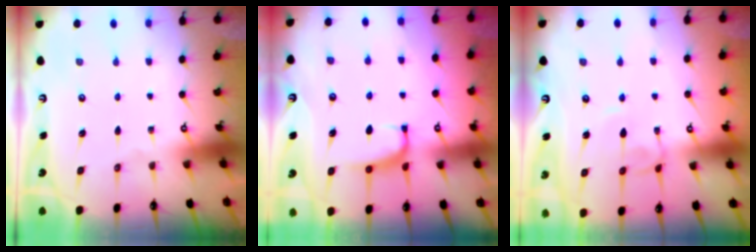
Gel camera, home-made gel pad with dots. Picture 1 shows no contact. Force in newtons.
{"total": 1.5, "press": 1.3, "slide": 0.7}
{"total": 3.6, "press": 3.6, "slide": 0.1}